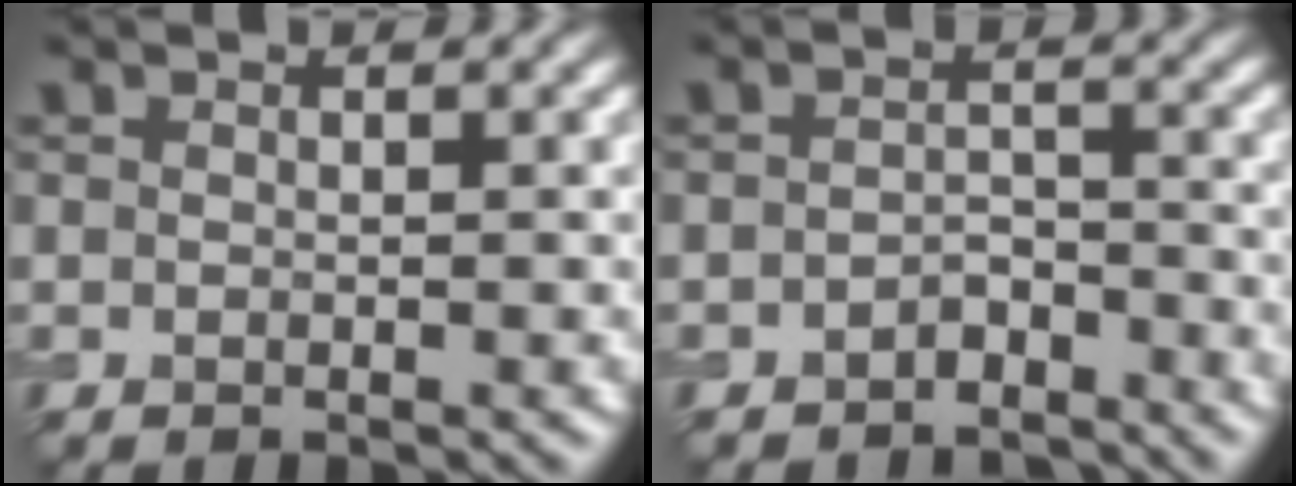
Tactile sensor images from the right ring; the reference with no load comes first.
{"total": 2.9, "force": [-2.5, 1.2, 0.8], "torque": [-0.008, 0.005, -0.047]}